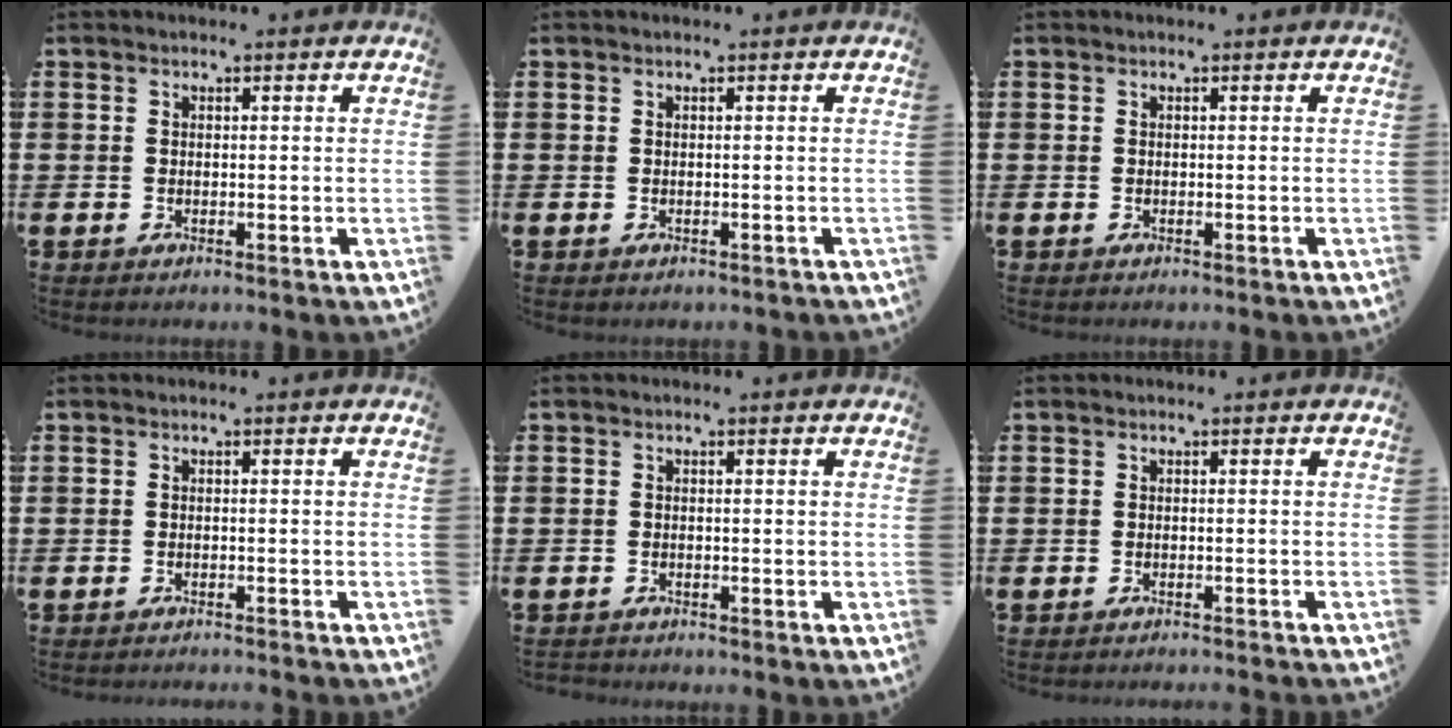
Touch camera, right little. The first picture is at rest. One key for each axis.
{"total": 0.0}
{"total": 0.0}
{"total": 0.8, "fx": -0.7, "fy": -0.2, "fz": 0.0, "tx": 0.001, "ty": 0.000, "tz": -0.016}
{"total": 0.6, "fx": -0.6, "fy": 0.1, "fz": -0.1, "tx": 0.000, "ty": -0.001, "tz": -0.012}
{"total": 0.7, "fx": -0.7, "fy": -0.2, "fz": 0.0, "tx": 0.002, "ty": 0.000, "tz": -0.015}